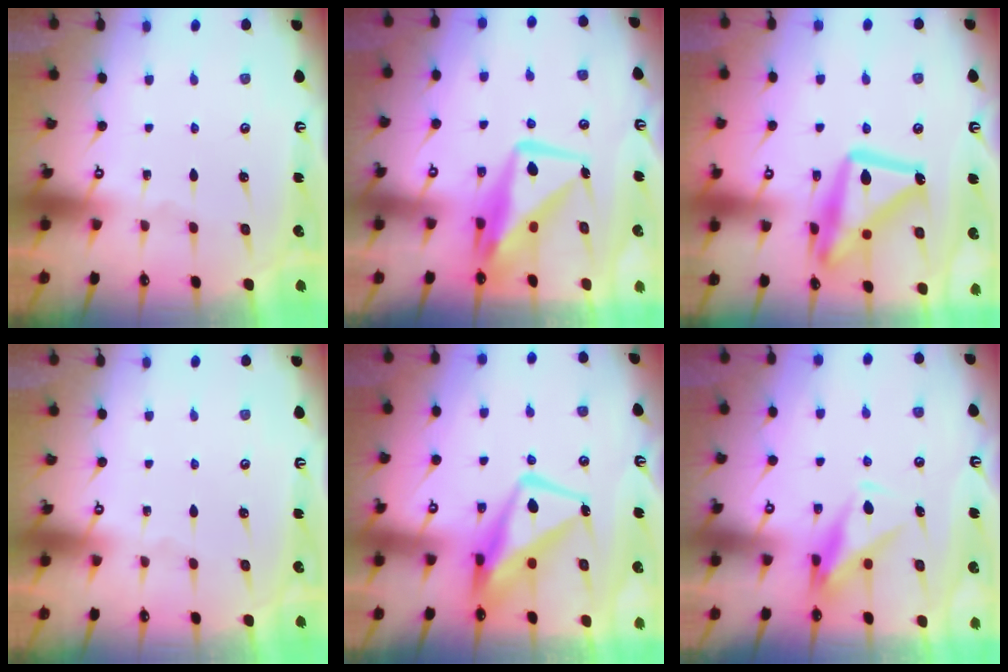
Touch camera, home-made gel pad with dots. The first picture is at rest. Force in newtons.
{"total": 11.8, "press": 11.7, "slide": 0.9}
{"total": 18.5, "press": 18.4, "slide": 1.6}
{"total": 0.0}
{"total": 10.4, "press": 10.3, "slide": 1.7}
{"total": 10.0, "press": 10.0, "slide": 1.0}